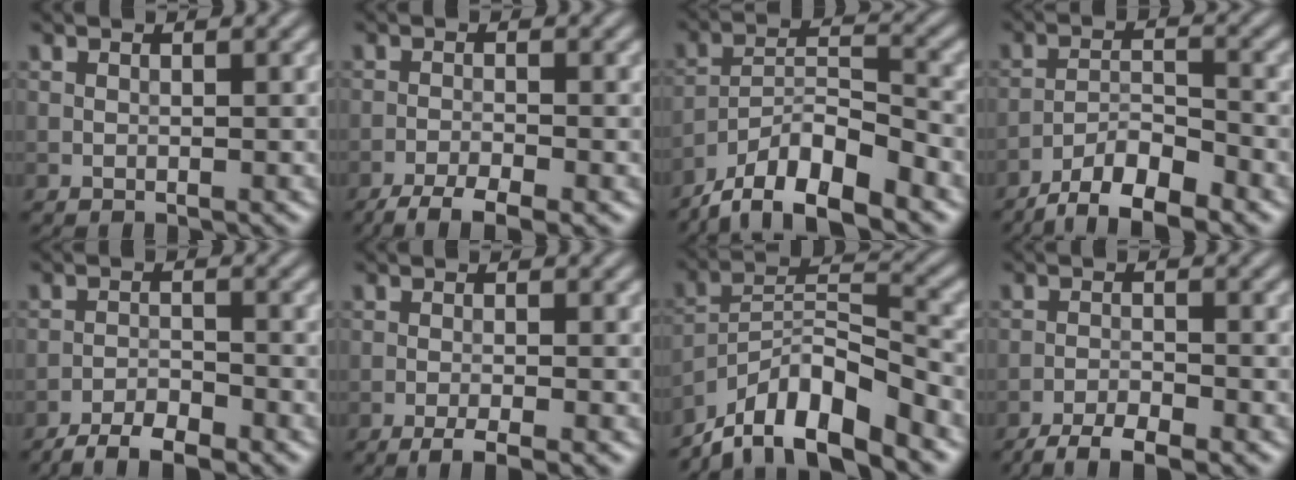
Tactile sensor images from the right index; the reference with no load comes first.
{"total": 4.2, "force": [-3.0, 0.9, 2.8], "torque": [-0.054, -0.004, -0.057]}
{"total": 9.4, "force": [-7.1, 2.9, 5.6], "torque": [-0.086, 0.005, -0.130]}
{"total": 5.7, "force": [-4.4, 1.4, 3.3], "torque": [-0.055, 0.001, -0.081]}
{"total": 3.9, "force": [-3.2, 1.0, 1.9], "torque": [-0.035, 0.001, -0.062]}
{"total": 2.7, "force": [-1.6, 0.5, 2.2], "torque": [-0.038, 0.002, -0.032]}
{"total": 9.8, "force": [-7.7, 2.8, 5.3], "torque": [-0.081, 0.006, -0.144]}
{"total": 4.2, "force": [-3.3, 0.9, 2.4], "torque": [-0.049, 0.000, -0.062]}